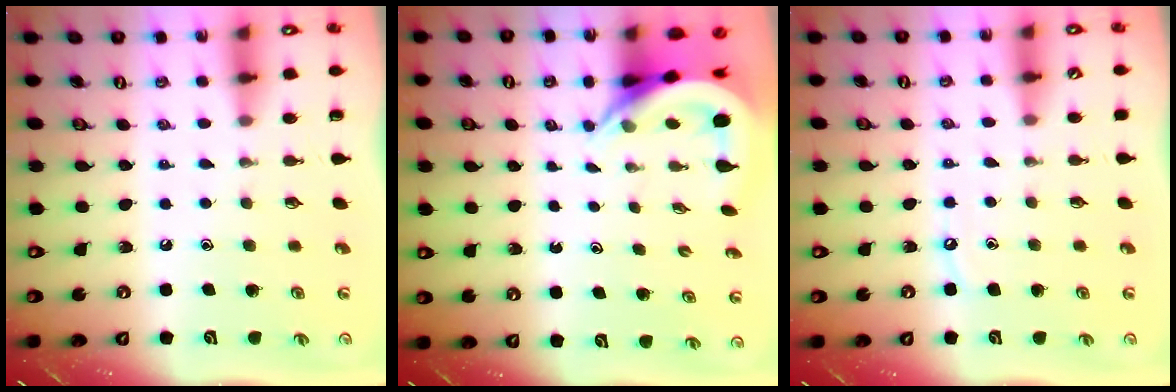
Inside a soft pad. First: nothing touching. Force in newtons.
{"total": 5.7, "press": 5.6, "slide": 0.7}
{"total": 4.7, "press": 4.6, "slide": 0.6}